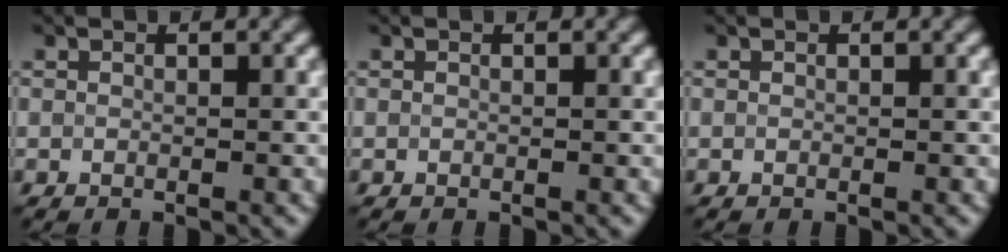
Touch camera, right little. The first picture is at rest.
{"total": 0.0}
{"total": 0.0}